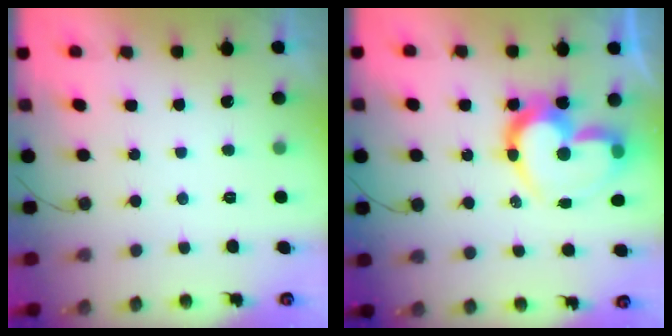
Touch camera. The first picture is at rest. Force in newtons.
{"total": 18.3, "press": 18.2, "slide": 1.4}